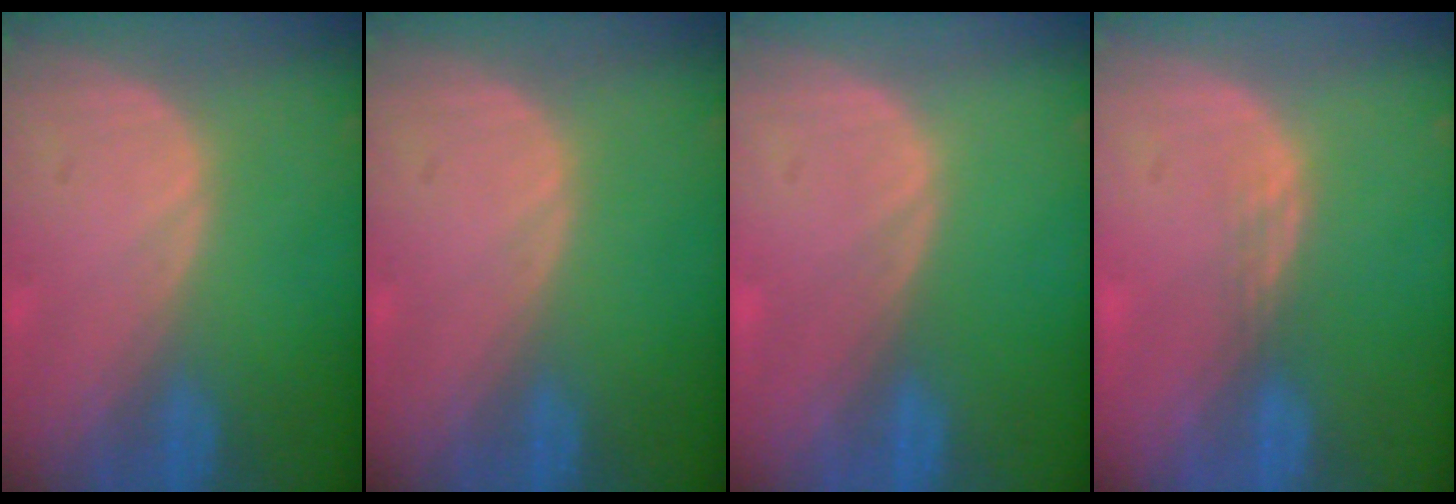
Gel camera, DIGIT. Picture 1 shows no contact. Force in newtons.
{"total": 0.0}
{"total": 0.0}
{"total": 1.4, "press": 1.1, "slide": 0.9}